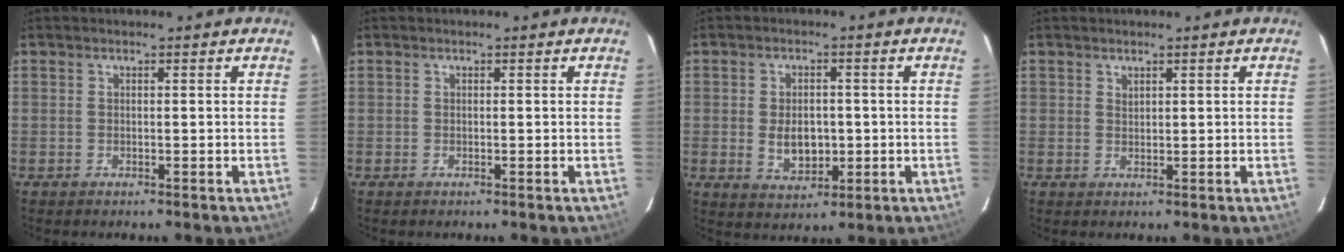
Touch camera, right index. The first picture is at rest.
{"total": 0.5, "force": [-0.1, 0.5, 0.0], "torque": [0.000, 0.002, -0.003]}
{"total": 6.3, "force": [-0.6, 4.2, 4.7], "torque": [-0.084, -0.003, -0.001]}
{"total": 1.0, "force": [0.8, 0.6, 0.1], "torque": [-0.001, 0.001, 0.015]}